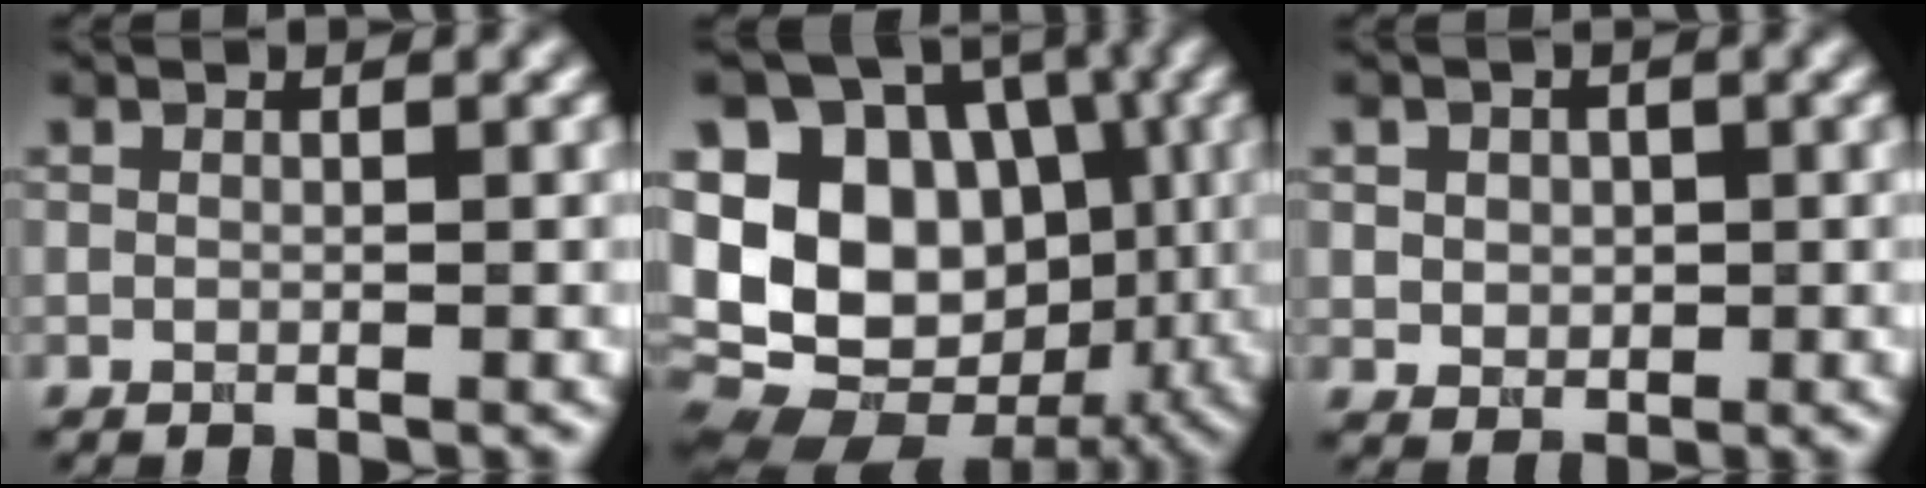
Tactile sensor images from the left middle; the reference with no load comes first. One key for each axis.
{"total": 14.2, "fx": 0.2, "fy": 11.1, "fz": 8.9, "tx": -0.154, "ty": 0.011, "tz": -0.002}
{"total": 2.5, "fx": 0.7, "fy": 2.1, "fz": 1.2, "tx": -0.025, "ty": 0.005, "tz": 0.011}